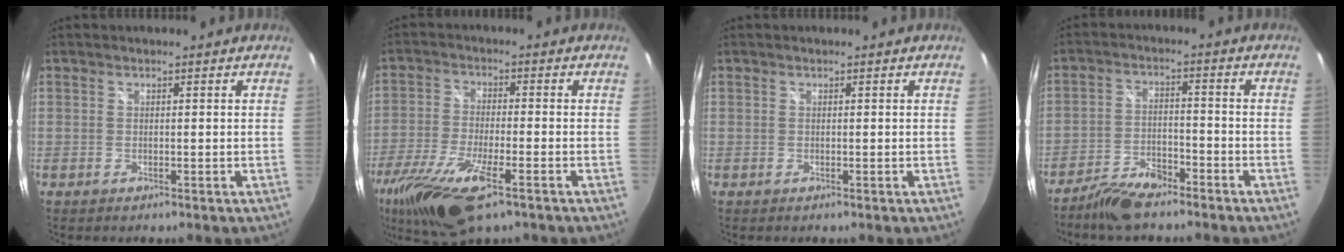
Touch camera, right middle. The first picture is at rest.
{"total": 16.1, "force": [-9.6, 5.1, 11.8], "torque": [-0.259, -0.055, -0.182]}
{"total": 0.0}
{"total": 7.8, "force": [-6.6, 2.2, 3.6], "torque": [-0.084, -0.001, -0.120]}